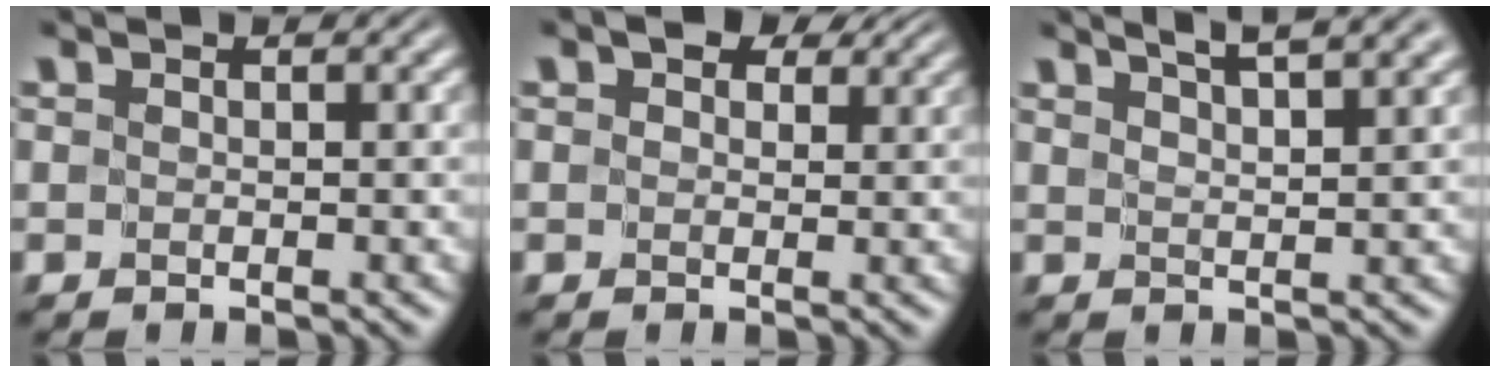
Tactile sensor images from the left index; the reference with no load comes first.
{"total": 3.0, "force": [1.6, 1.7, 1.9], "torque": [-0.023, 0.002, 0.014]}
{"total": 5.3, "force": [4.2, 1.1, 3.1], "torque": [-0.012, 0.027, 0.033]}